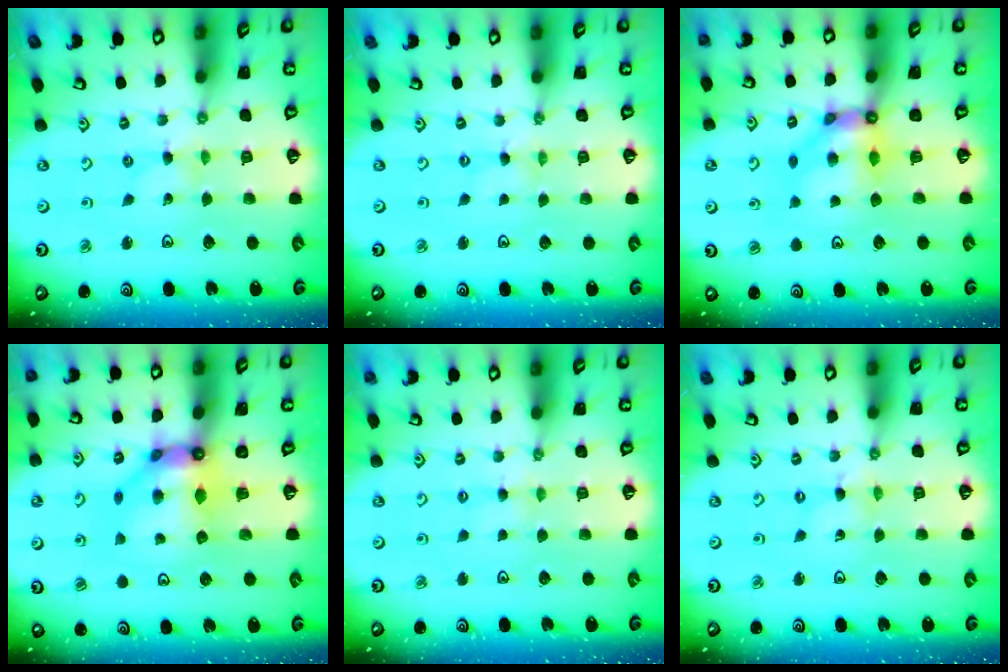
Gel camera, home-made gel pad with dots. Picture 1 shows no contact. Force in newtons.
{"total": 0.0}
{"total": 9.4, "press": 9.3, "slide": 0.8}
{"total": 10.6, "press": 10.5, "slide": 0.9}
{"total": 2.5, "press": 2.5, "slide": 0.3}
{"total": 0.9, "press": 0.9, "slide": 0.2}